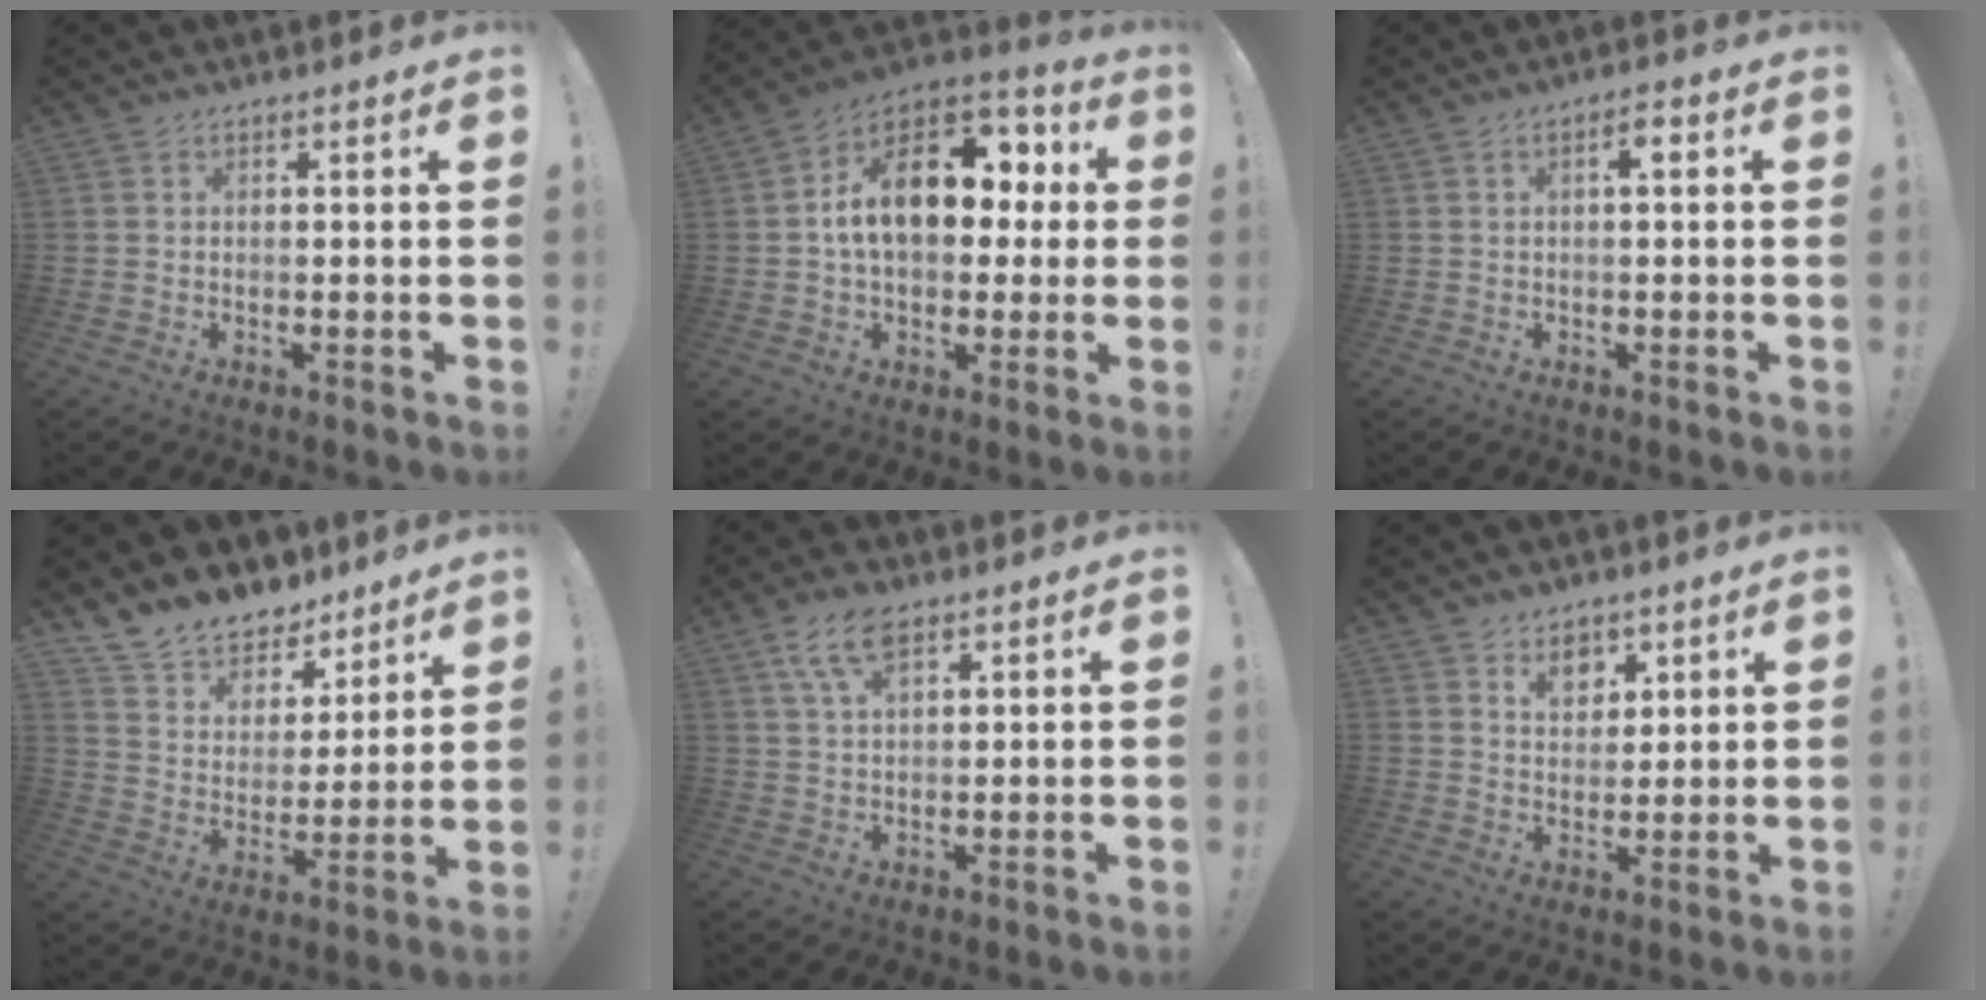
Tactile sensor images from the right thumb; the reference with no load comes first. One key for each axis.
{"total": 17.8, "fx": 2.8, "fy": 11.6, "fz": 13.2, "tx": -0.197, "ty": 0.004, "tz": 0.052}
{"total": 2.4, "fx": 0.2, "fy": 0.5, "fz": 2.4, "tx": -0.035, "ty": 0.003, "tz": -0.005}
{"total": 12.2, "fx": 10.2, "fy": 6.3, "fz": 2.2, "tx": -0.059, "ty": -0.082, "tz": 0.195}
{"total": 8.4, "fx": 4.6, "fy": 4.0, "fz": 5.8, "tx": -0.105, "ty": -0.008, "tz": 0.087}
{"total": 7.3, "fx": 4.8, "fy": 5.1, "fz": 2.0, "tx": -0.016, "ty": -0.033, "tz": 0.089}